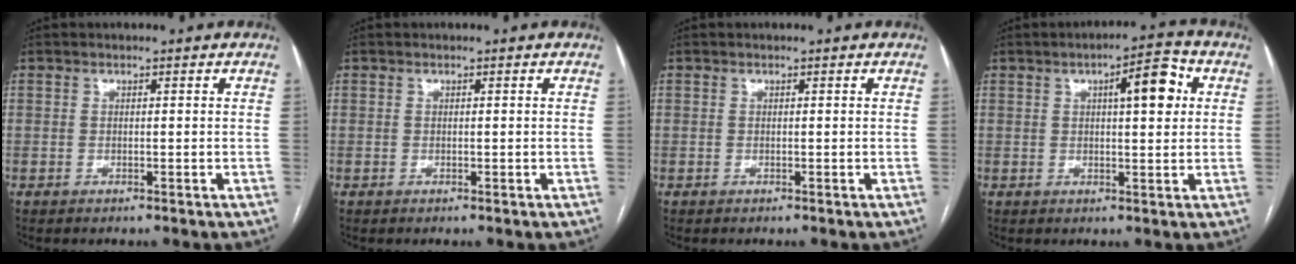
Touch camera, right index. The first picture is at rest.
{"total": 0.0}
{"total": 0.0}
{"total": 7.3, "force": [2.1, 1.8, 6.7], "torque": [-0.094, 0.016, 0.026]}